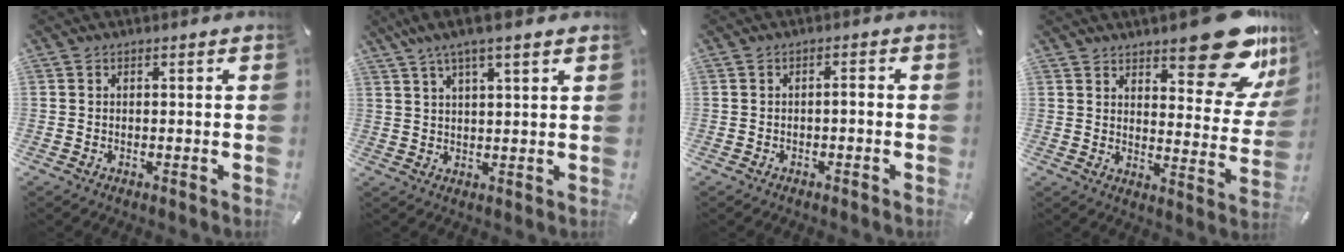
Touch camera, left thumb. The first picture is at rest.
{"total": 5.7, "force": [4.0, 0.8, 3.9], "torque": [-0.083, -0.010, 0.070]}
{"total": 1.6, "force": [-0.8, 0.4, 1.3], "torque": [-0.024, 0.004, -0.015]}
{"total": 20.4, "force": [14.4, 7.6, 12.3], "torque": [-0.144, -0.111, 0.241]}